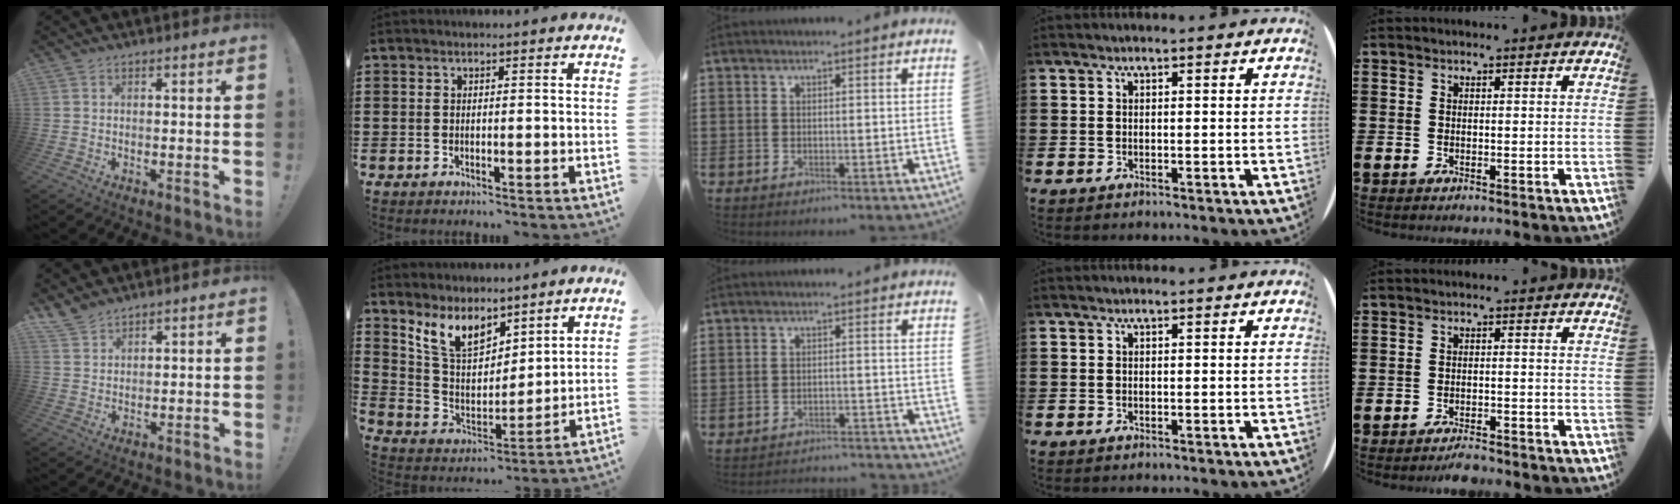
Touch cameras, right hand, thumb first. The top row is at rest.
{"thumb": {"total": 4.7, "force": [4.2, 1.8, 1.2], "torque": [-0.021, -0.028, 0.080]}, "index": {"total": 8.4, "force": [6.3, 4.1, 3.7], "torque": [-0.102, -0.013, 0.118]}, "middle": {"total": 2.9, "force": [-2.8, 0.0, 0.2], "torque": [-0.010, -0.001, -0.059]}, "little": {"total": 2.0, "force": [-2.0, 0.1, 0.4], "torque": [-0.011, 0.004, -0.040]}}